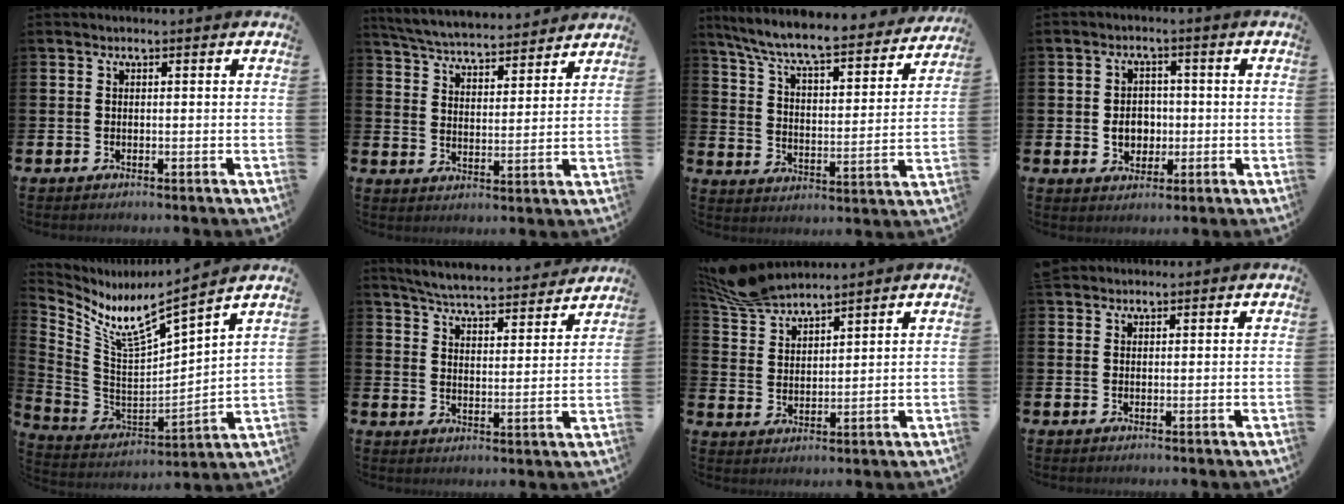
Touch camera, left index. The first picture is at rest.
{"total": 5.5, "force": [5.5, 0.5, 0.8], "torque": [-0.043, -0.042, 0.094]}
{"total": 8.2, "force": [7.5, 1.1, 3.3], "torque": [-0.095, -0.058, 0.122]}
{"total": 4.0, "force": [-0.5, 3.3, 2.1], "torque": [-0.032, 0.002, -0.018]}
{"total": 6.1, "force": [5.3, -0.7, 3.1], "torque": [-0.086, -0.061, 0.079]}
{"total": 5.7, "force": [5.6, 0.3, 1.0], "torque": [-0.044, -0.041, 0.097]}
{"total": 6.2, "force": [6.0, 0.6, 1.0], "torque": [-0.040, -0.028, 0.112]}
{"total": 1.5, "force": [1.4, 0.6, -0.1], "torque": [0.013, -0.001, 0.024]}